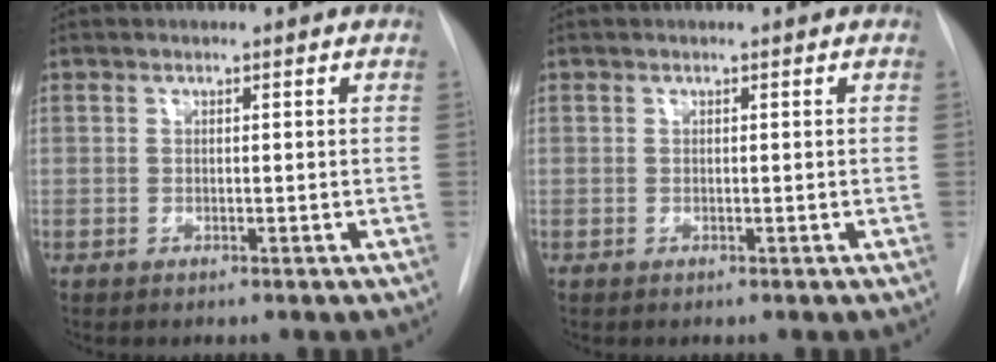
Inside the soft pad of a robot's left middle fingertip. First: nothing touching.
{"total": 0.0}